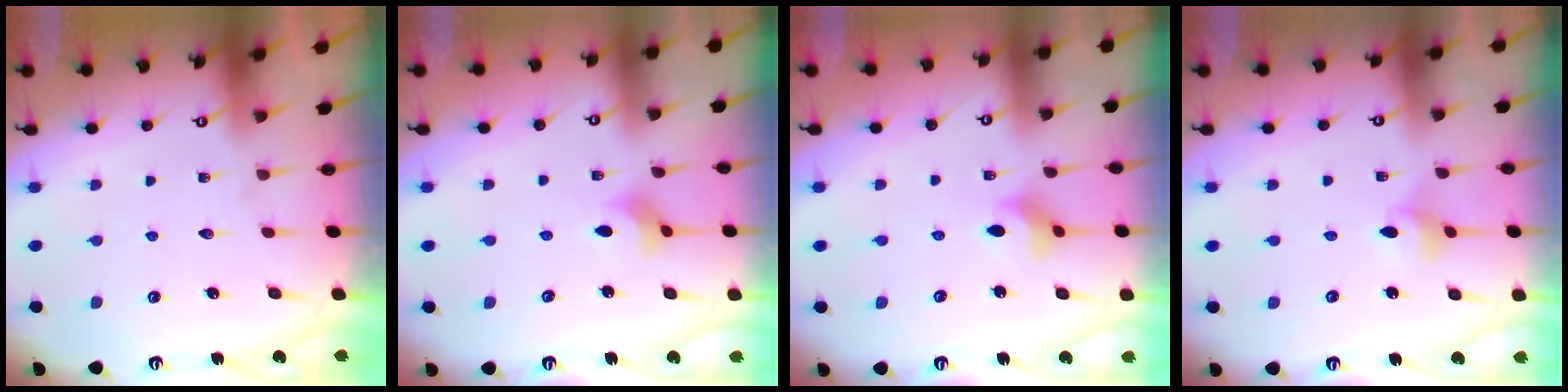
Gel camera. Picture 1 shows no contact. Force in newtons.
{"total": 2.8, "press": 2.8, "slide": 0.1}
{"total": 3.9, "press": 3.9, "slide": 0.6}
{"total": 3.8, "press": 3.7, "slide": 0.7}